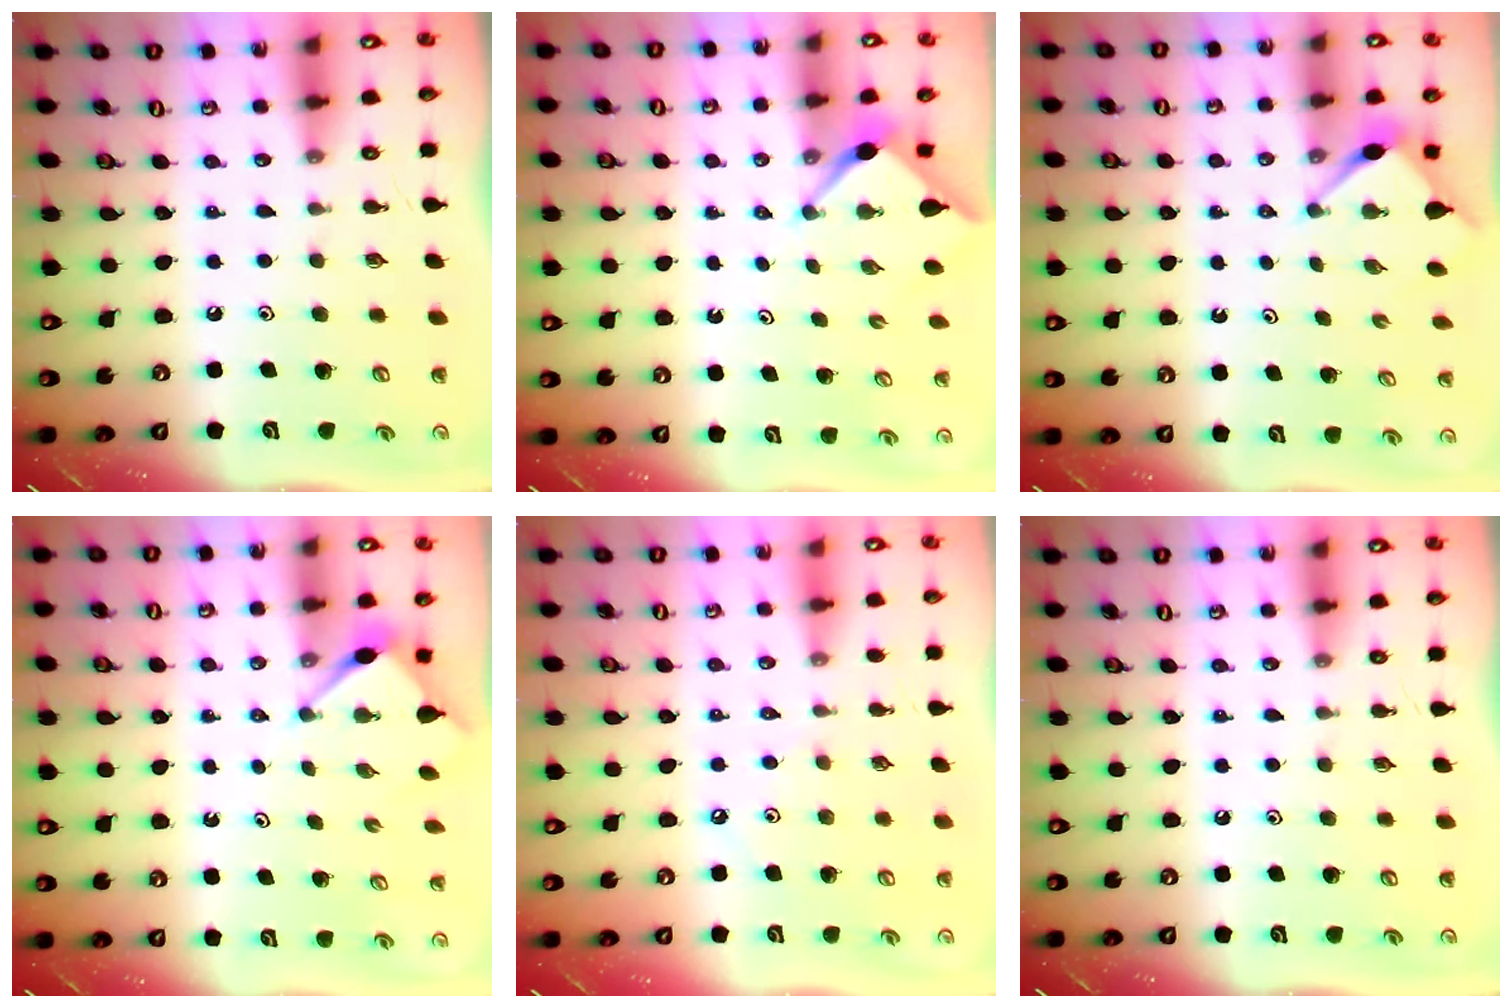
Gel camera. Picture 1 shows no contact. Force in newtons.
{"total": 2.6, "press": 2.5, "slide": 0.3}
{"total": 3.2, "press": 3.2, "slide": 0.3}
{"total": 3.2, "press": 3.2, "slide": 0.3}
{"total": 3.6, "press": 3.6, "slide": 0.6}
{"total": 0.0}